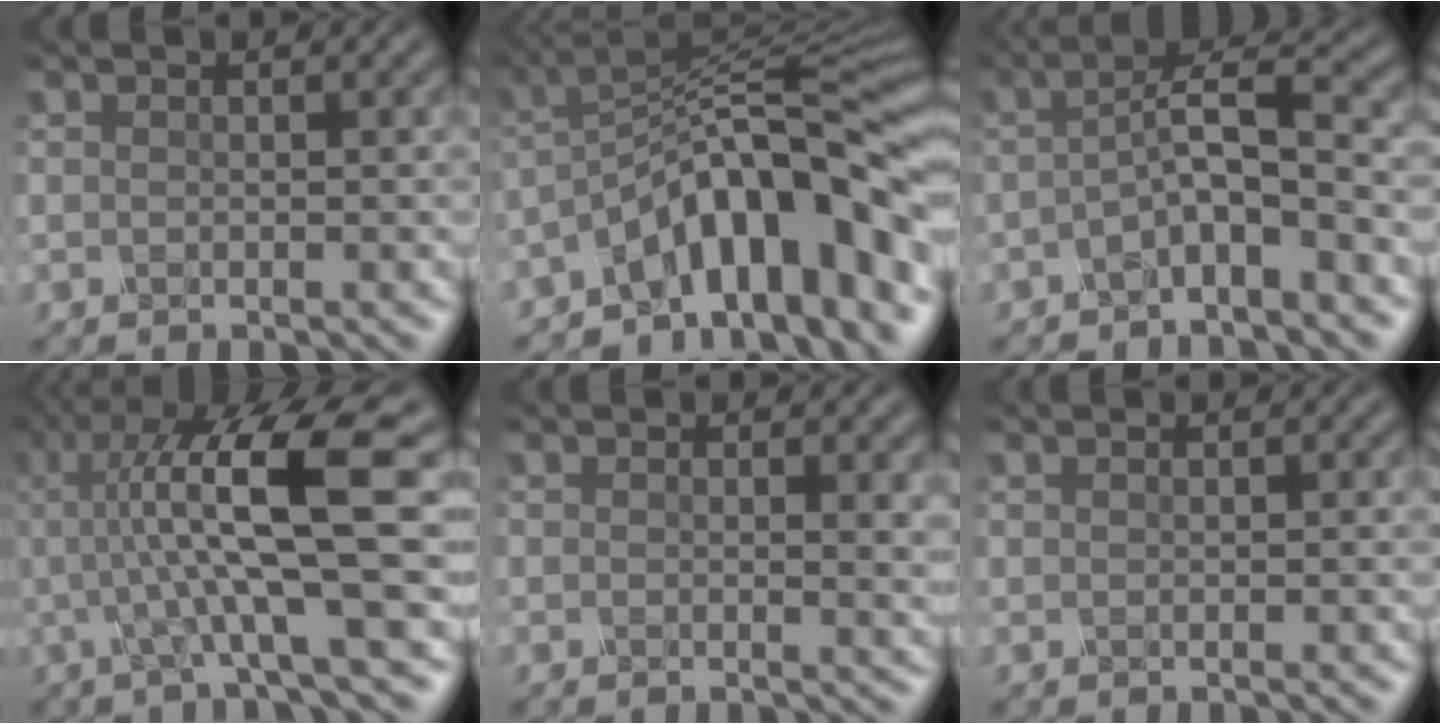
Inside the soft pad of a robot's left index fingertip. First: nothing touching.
{"total": 11.8, "force": [-6.0, 3.5, 9.6], "torque": [-0.130, 0.023, -0.092]}
{"total": 3.8, "force": [-1.4, 0.5, 3.5], "torque": [-0.066, 0.020, -0.026]}
{"total": 11.3, "force": [0.9, 1.4, 11.2], "torque": [-0.178, 0.017, 0.028]}
{"total": 2.9, "force": [0.9, 1.1, 2.5], "torque": [-0.018, 0.009, 0.012]}
{"total": 0.5, "force": [0.4, 0.2, 0.2], "torque": [0.007, -0.002, -0.001]}